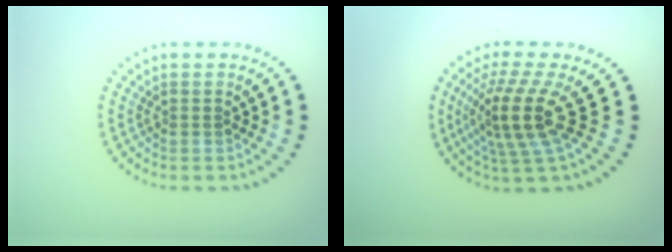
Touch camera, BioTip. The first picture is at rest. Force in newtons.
{"total": 5.1, "press": 3.7, "slide": 3.5}